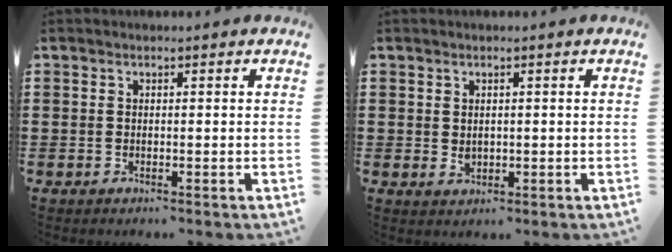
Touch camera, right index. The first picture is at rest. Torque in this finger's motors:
{"motor_torque": [0.00, 2.14, 0.15, 0.03]}